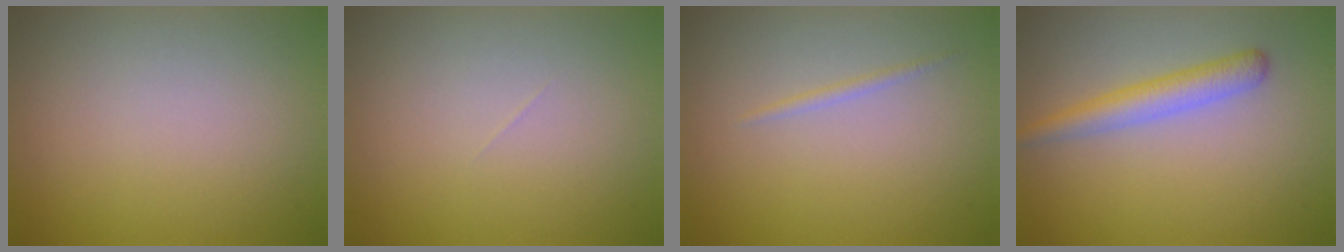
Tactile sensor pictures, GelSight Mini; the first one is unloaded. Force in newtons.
{"total": 0.0}
{"total": 0.6, "press": 0.6, "slide": 0.0}
{"total": 2.8, "press": 2.7, "slide": 0.2}